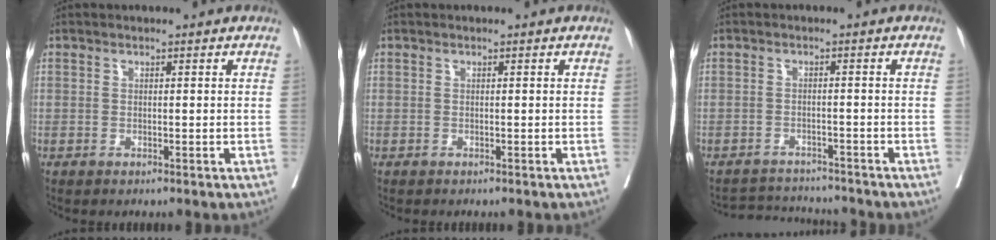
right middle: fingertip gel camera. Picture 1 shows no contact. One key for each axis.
{"total": 0.0}
{"total": 5.8, "fx": -5.8, "fy": 0.3, "fz": -0.1, "tx": 0.000, "ty": 0.004, "tz": -0.091}